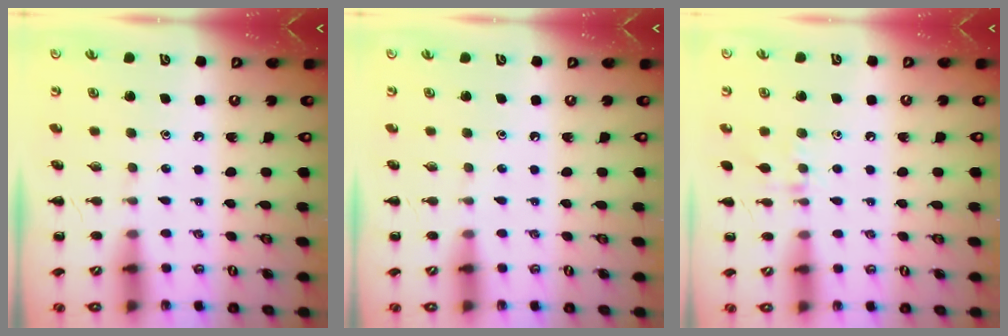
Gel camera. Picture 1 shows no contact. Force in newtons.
{"total": 0.0}
{"total": 6.7, "press": 6.5, "slide": 1.5}